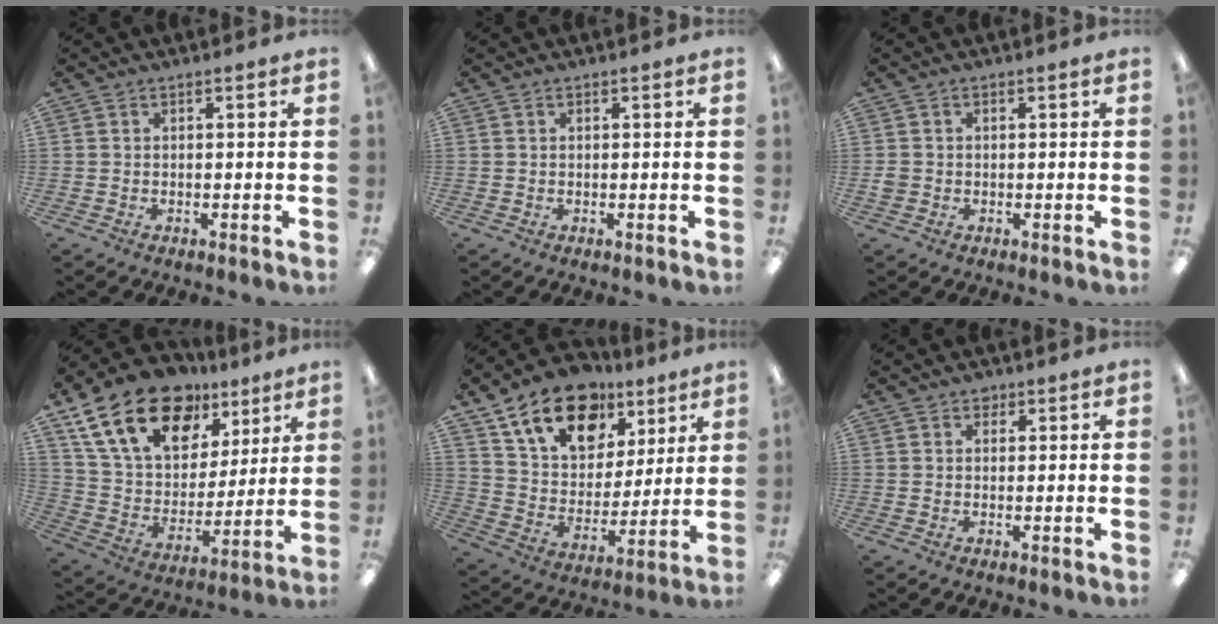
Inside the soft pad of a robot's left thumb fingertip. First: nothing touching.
{"total": 0.0}
{"total": 1.8, "force": [-0.3, 1.7, 0.5], "torque": [-0.008, 0.004, -0.007]}
{"total": 22.3, "force": [14.0, 13.0, 11.5], "torque": [-0.214, -0.069, 0.257]}
{"total": 18.9, "force": [11.8, 11.6, 9.1], "torque": [-0.154, -0.056, 0.214]}
{"total": 1.6, "force": [1.0, 1.1, 0.5], "torque": [-0.003, -0.001, 0.017]}